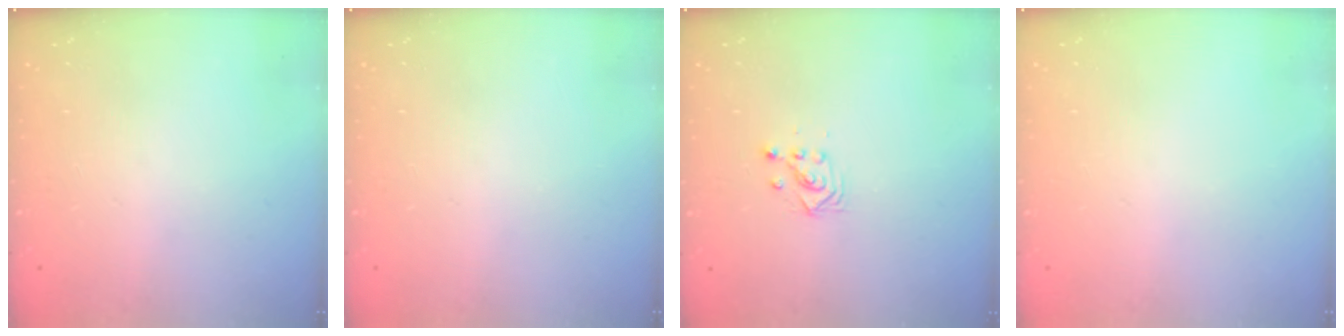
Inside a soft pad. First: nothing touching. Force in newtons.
{"total": 0.0}
{"total": 3.0, "press": 3.0, "slide": 0.1}
{"total": 0.0}